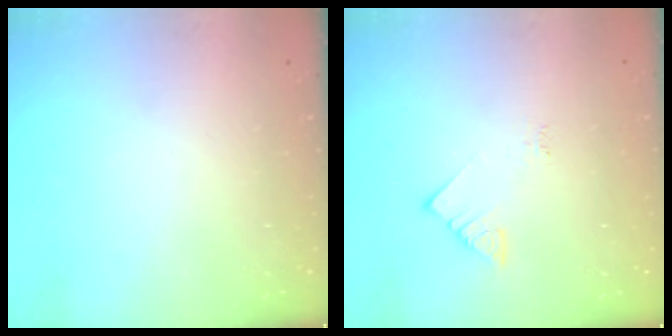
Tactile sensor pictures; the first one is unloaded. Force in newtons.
{"total": 3.3, "press": 3.3, "slide": 0.4}